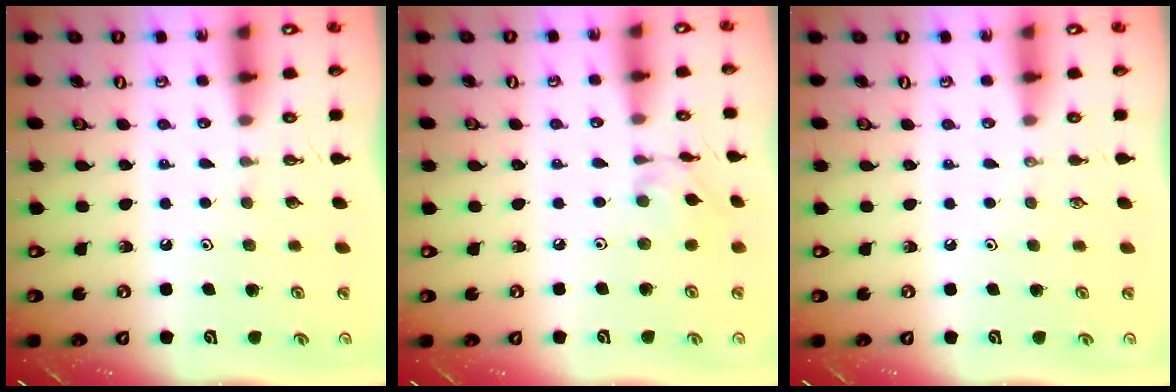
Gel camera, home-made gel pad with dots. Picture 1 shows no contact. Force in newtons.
{"total": 3.9, "press": 3.8, "slide": 0.5}
{"total": 0.0}